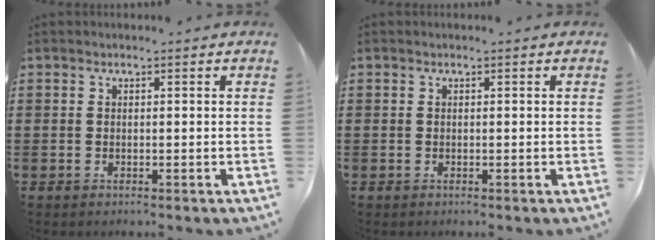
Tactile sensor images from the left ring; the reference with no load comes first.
{"total": 0.0}